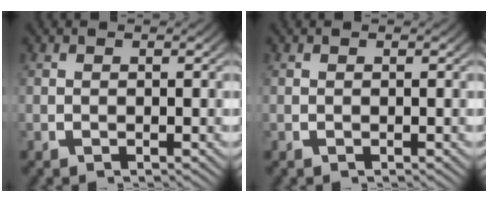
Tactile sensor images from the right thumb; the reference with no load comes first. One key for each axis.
{"total": 0.0}